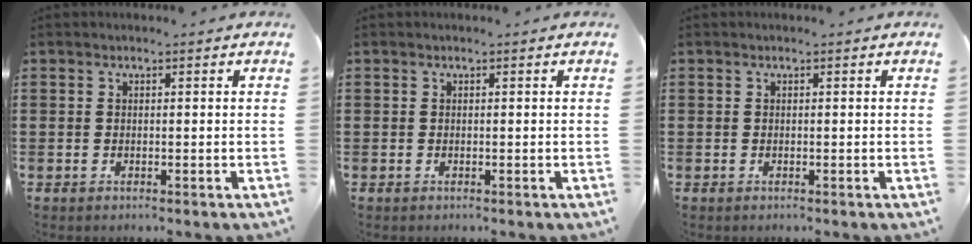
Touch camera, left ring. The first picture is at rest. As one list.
[{"total": 0.0}, {"total": 0.0}]